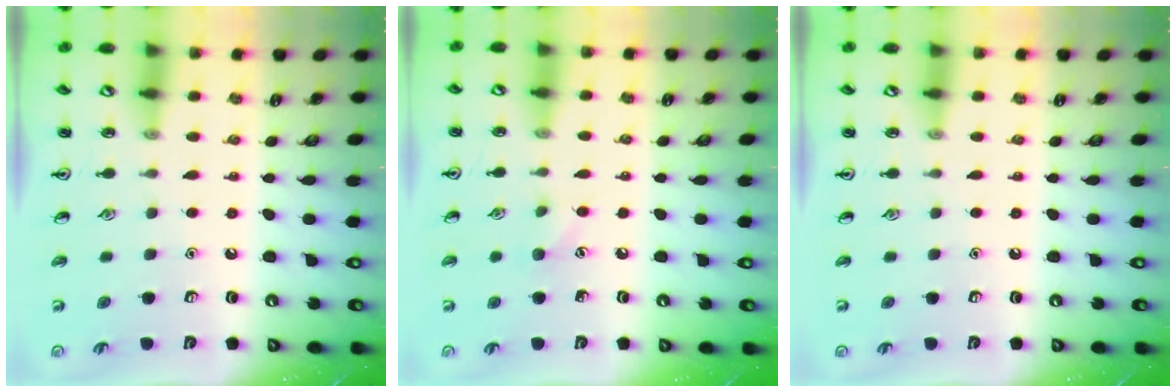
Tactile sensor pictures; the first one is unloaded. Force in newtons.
{"total": 5.1, "press": 4.8, "slide": 1.5}
{"total": 0.0}